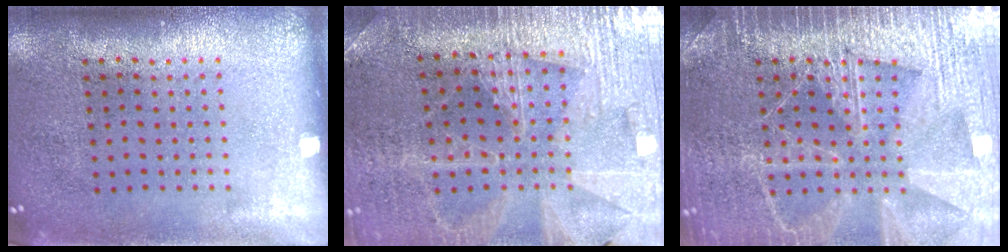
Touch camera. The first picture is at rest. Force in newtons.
{"total": 3.0, "press": 2.9, "slide": 0.5}
{"total": 6.6, "press": 6.5, "slide": 0.9}